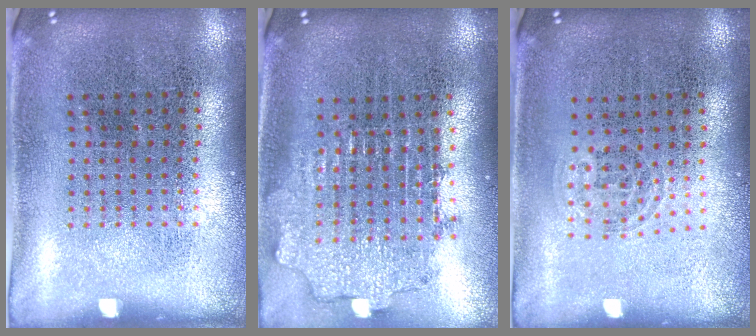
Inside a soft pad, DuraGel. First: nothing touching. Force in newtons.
{"total": 2.0, "press": 1.5, "slide": 1.3}
{"total": 1.0, "press": 0.6, "slide": 0.7}